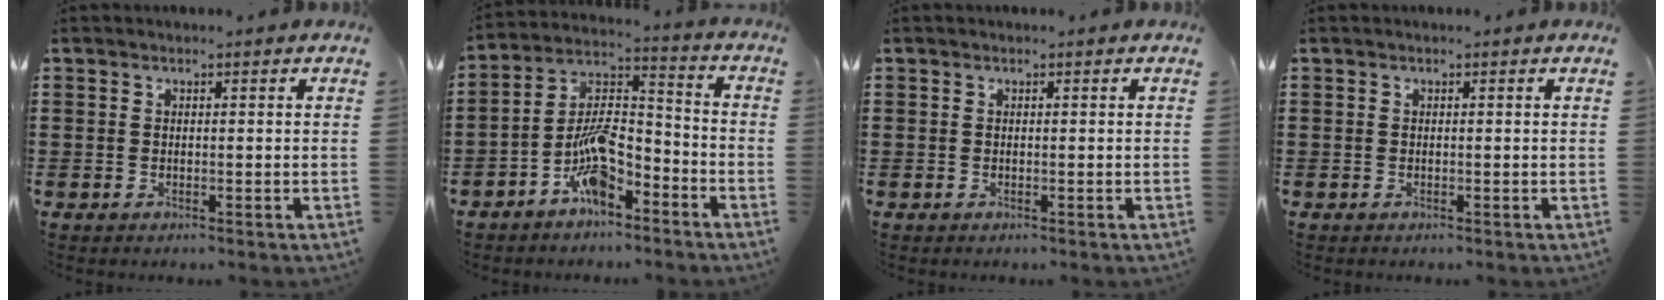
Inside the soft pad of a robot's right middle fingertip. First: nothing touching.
{"total": 9.9, "force": [-6.2, 3.7, 6.9], "torque": [-0.150, 0.006, -0.121]}
{"total": 0.0}
{"total": 0.0}